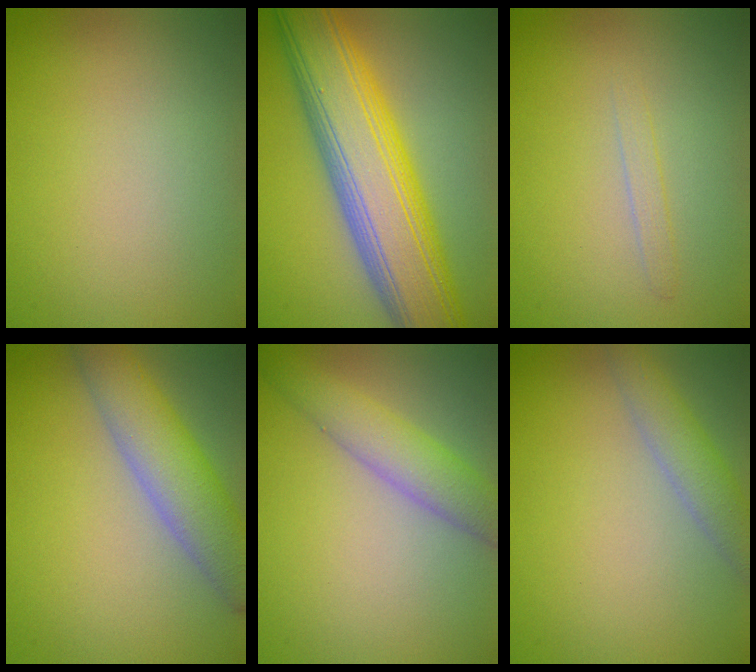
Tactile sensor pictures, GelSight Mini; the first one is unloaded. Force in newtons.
{"total": 12.1, "press": 12.1, "slide": 0.4}
{"total": 0.9, "press": 0.9, "slide": 0.1}
{"total": 5.8, "press": 5.8, "slide": 0.2}
{"total": 3.7, "press": 3.7, "slide": 0.2}
{"total": 2.9, "press": 2.9, "slide": 0.1}